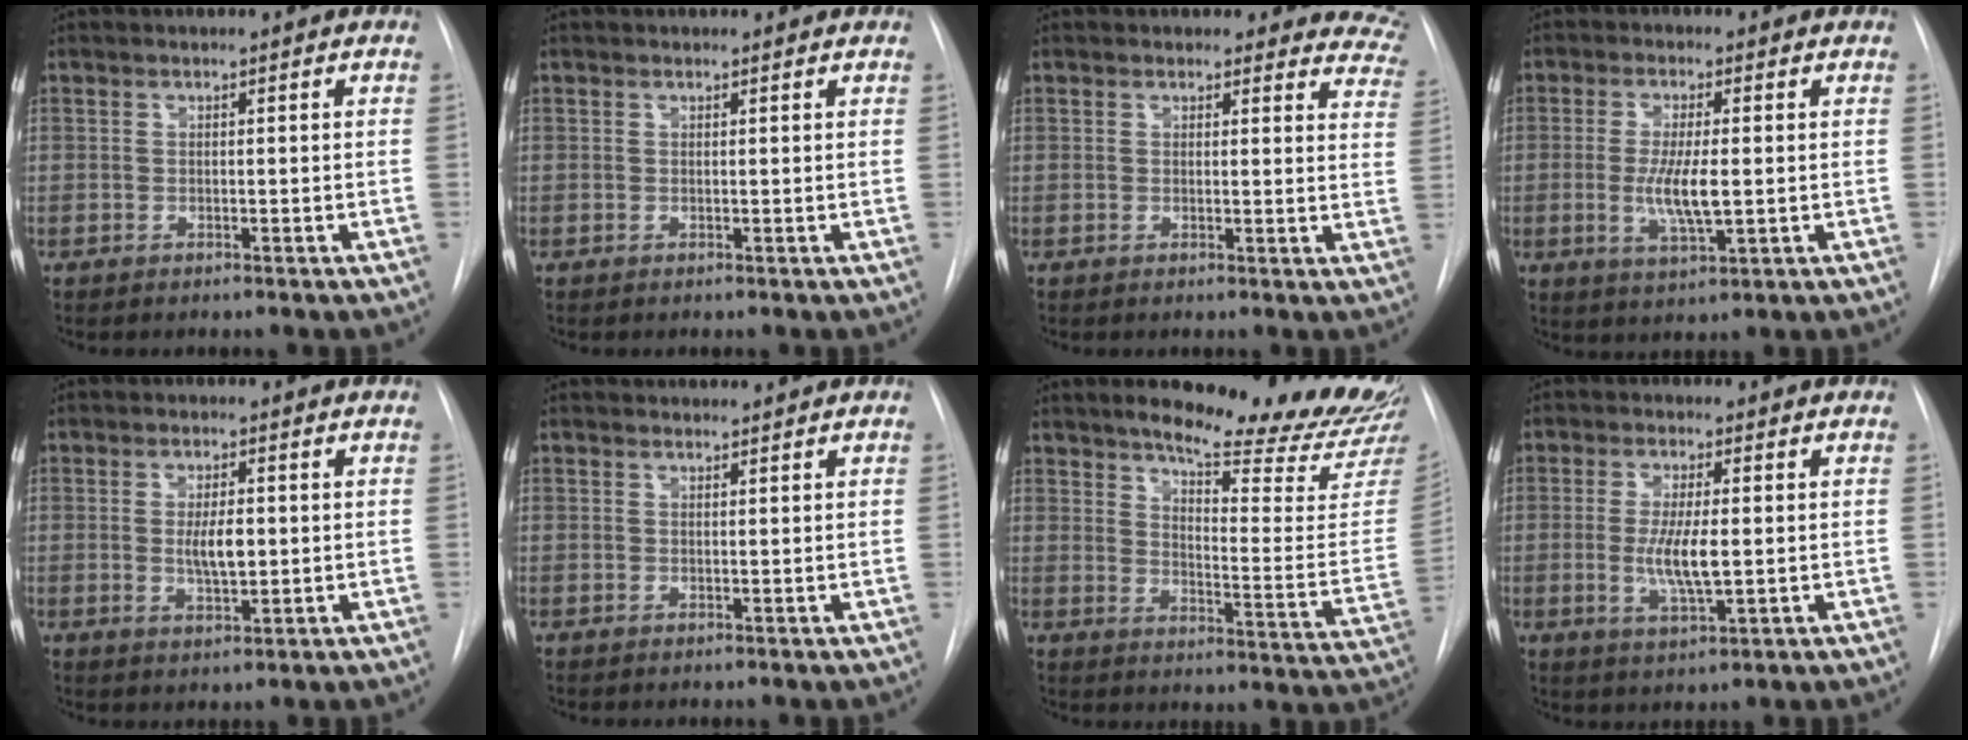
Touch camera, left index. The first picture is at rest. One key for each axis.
{"total": 0.8, "fx": 0.8, "fy": 0.3, "fz": 0.0, "tx": -0.005, "ty": 0.000, "tz": 0.006}
{"total": 11.5, "fx": 10.7, "fy": 4.1, "fz": 0.8, "tx": 0.051, "ty": -0.061, "tz": 0.065}
{"total": 6.5, "fx": -0.5, "fy": 1.4, "fz": 6.3, "tx": -0.126, "ty": -0.016, "tz": -0.009}
{"total": 4.5, "fx": 0.0, "fy": 1.6, "fz": 4.2, "tx": -0.074, "ty": -0.007, "tz": 0.003}
{"total": 1.9, "fx": 1.9, "fy": 0.3, "fz": 0.0, "tx": -0.005, "ty": 0.009, "tz": 0.027}
{"total": 21.7, "fx": 19.6, "fy": 1.5, "fz": 9.2, "tx": -0.123, "ty": -0.111, "tz": 0.240}
{"total": 6.4, "fx": -0.4, "fy": 1.4, "fz": 6.2, "tx": -0.124, "ty": -0.015, "tz": -0.006}